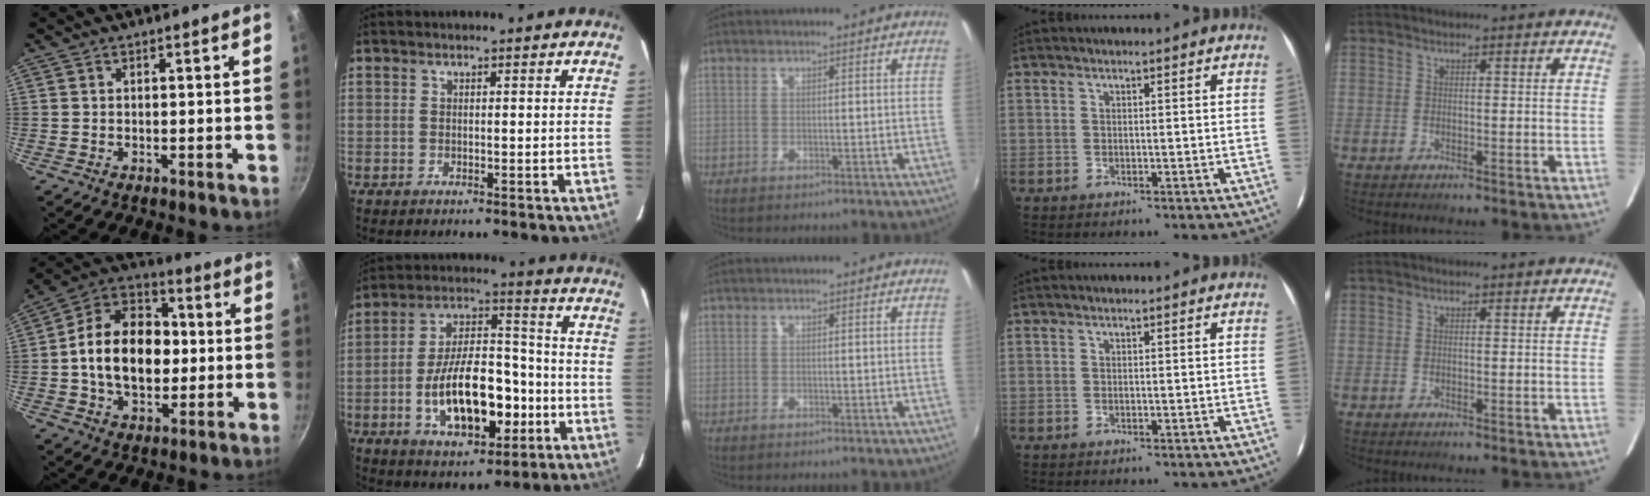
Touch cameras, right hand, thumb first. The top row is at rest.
{"thumb": {"total": 18.5, "force": [-0.2, 13.0, 13.2], "torque": [-0.183, 0.031, -0.017]}, "index": {"total": 18.1, "force": [-5.4, 8.9, 14.8], "torque": [-0.277, 0.016, -0.076]}}